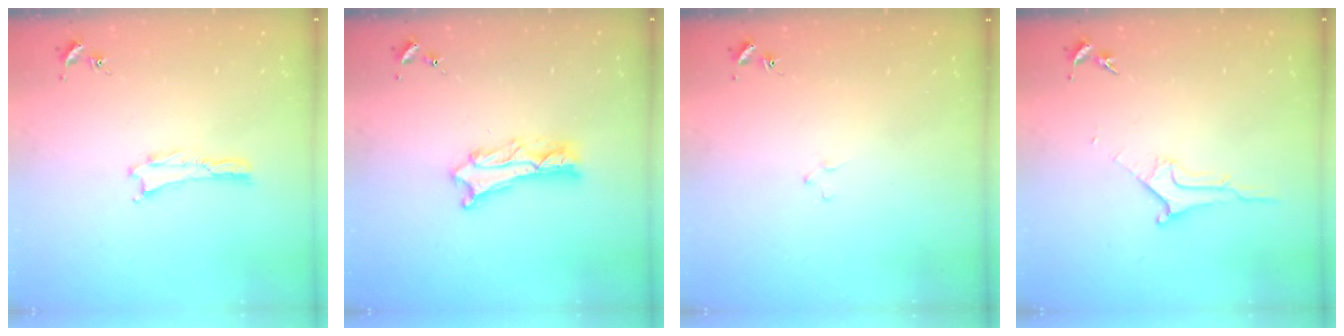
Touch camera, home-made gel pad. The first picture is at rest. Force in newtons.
{"total": 3.7, "press": 3.7, "slide": 0.4}
{"total": 1.2, "press": 1.2, "slide": 0.2}
{"total": 1.8, "press": 1.7, "slide": 0.2}